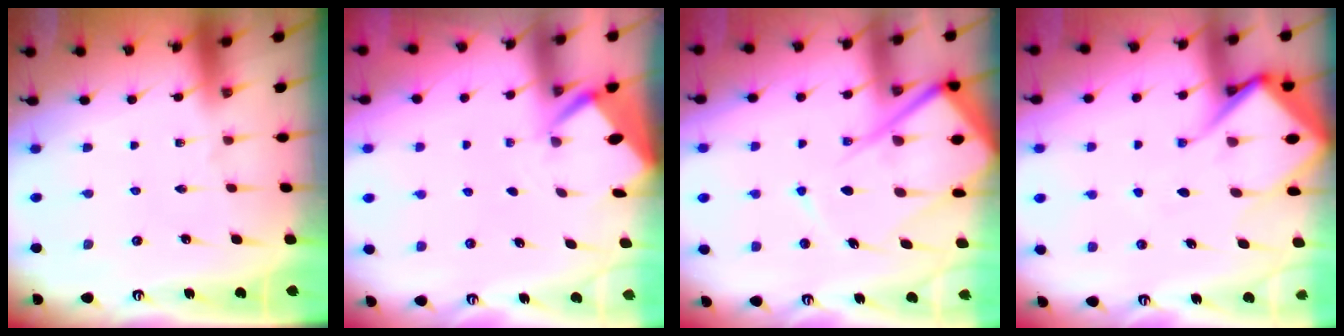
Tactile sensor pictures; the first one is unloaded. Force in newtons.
{"total": 2.5, "press": 2.5, "slide": 0.3}
{"total": 16.8, "press": 16.7, "slide": 1.9}
{"total": 12.1, "press": 12.1, "slide": 1.3}